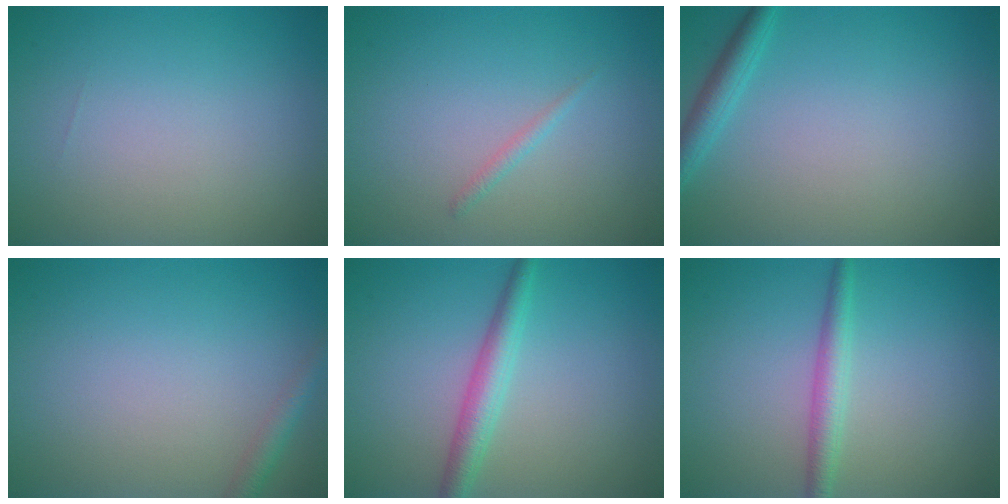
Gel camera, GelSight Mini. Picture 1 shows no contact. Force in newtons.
{"total": 0.7, "press": 0.7, "slide": 0.0}
{"total": 2.1, "press": 2.0, "slide": 0.2}
{"total": 1.5, "press": 1.5, "slide": 0.1}
{"total": 2.9, "press": 2.9, "slide": 0.1}
{"total": 2.3, "press": 2.3, "slide": 0.0}